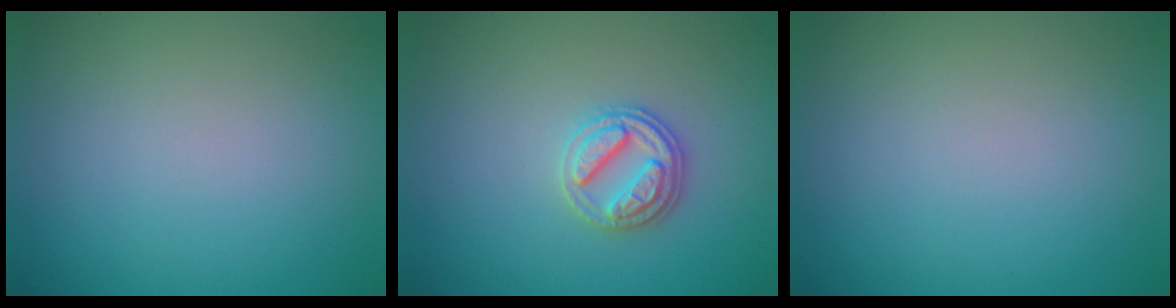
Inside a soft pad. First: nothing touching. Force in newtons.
{"total": 2.8, "press": 2.8, "slide": 0.5}
{"total": 0.0}